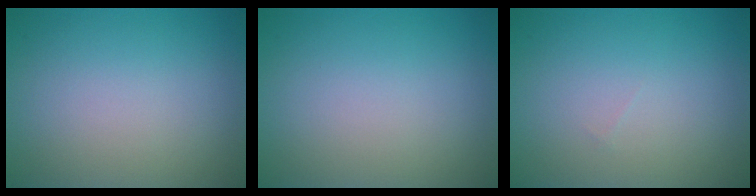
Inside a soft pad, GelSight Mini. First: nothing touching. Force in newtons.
{"total": 0.0}
{"total": 0.0}